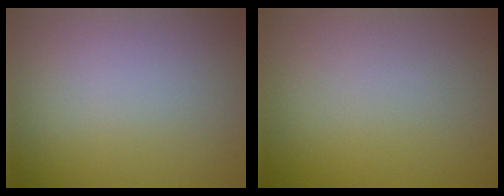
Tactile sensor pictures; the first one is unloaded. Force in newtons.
{"total": 0.0}